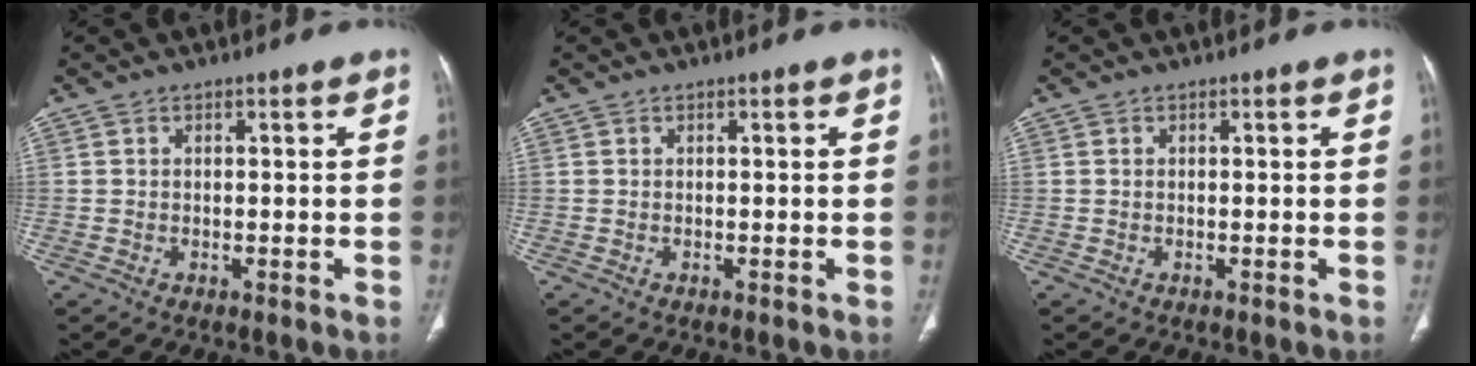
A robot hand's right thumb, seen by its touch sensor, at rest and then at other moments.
{"total": 0.0}
{"total": 0.0}